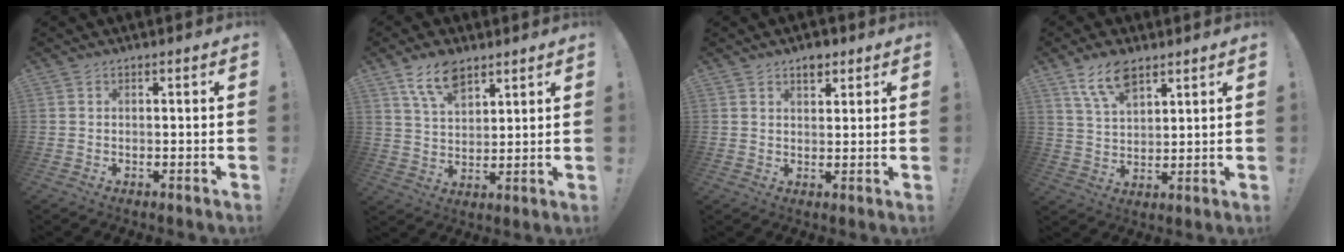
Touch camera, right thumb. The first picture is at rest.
{"total": 10.0, "force": [6.8, 4.9, 5.5], "torque": [-0.109, -0.023, 0.130]}
{"total": 4.0, "force": [2.6, 2.4, 1.9], "torque": [-0.013, -0.013, 0.042]}
{"total": 9.5, "force": [6.3, 4.5, 5.5], "torque": [-0.106, -0.020, 0.120]}